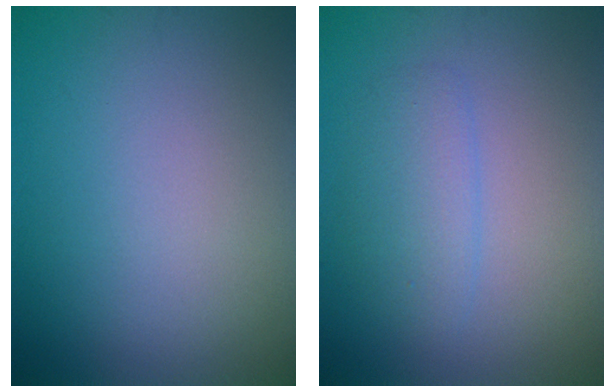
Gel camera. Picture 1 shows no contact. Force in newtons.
{"total": 2.2, "press": 2.2, "slide": 0.1}